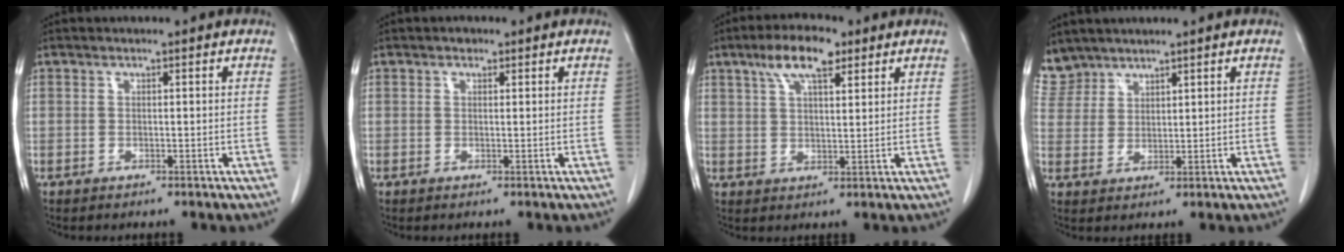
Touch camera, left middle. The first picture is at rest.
{"total": 0.8, "force": [0.5, 0.6, 0.3], "torque": [-0.005, 0.002, 0.005]}
{"total": 7.6, "force": [4.6, 2.4, 5.6], "torque": [-0.108, 0.015, 0.079]}
{"total": 5.1, "force": [4.6, 2.1, -0.4], "torque": [0.009, 0.006, 0.101]}